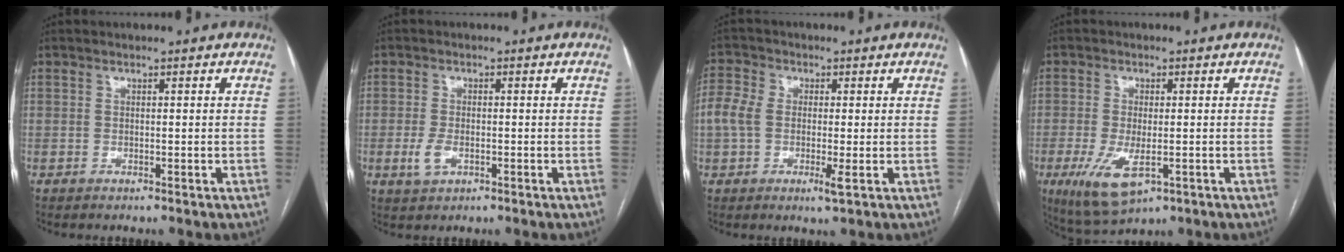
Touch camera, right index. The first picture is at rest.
{"total": 3.1, "force": [-1.0, 1.6, 2.5], "torque": [-0.055, -0.001, -0.016]}
{"total": 6.8, "force": [-0.8, 3.2, 5.9], "torque": [-0.135, 0.007, -0.016]}
{"total": 8.2, "force": [-2.9, 3.1, 7.0], "torque": [-0.138, -0.020, -0.038]}